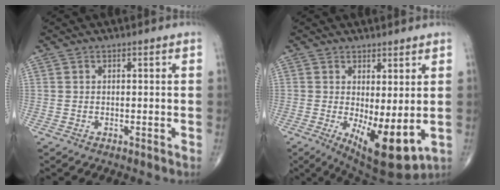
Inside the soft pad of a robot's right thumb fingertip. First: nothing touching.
{"total": 11.1, "force": [-1.4, 4.0, 10.2], "torque": [-0.153, -0.024, -0.005]}